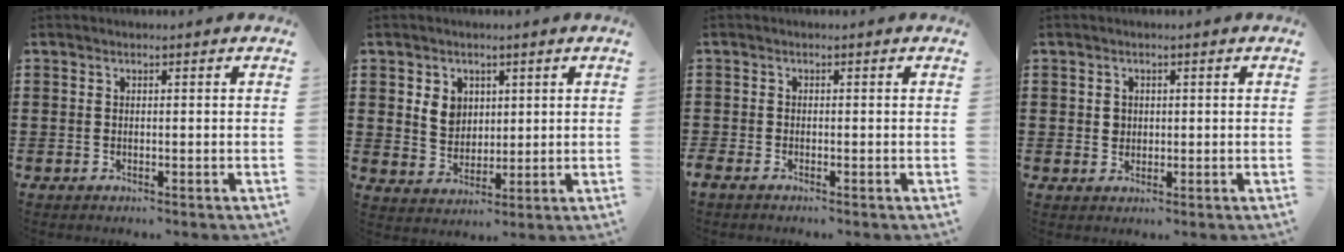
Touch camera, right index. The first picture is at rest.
{"total": 4.4, "force": [1.6, 3.7, 1.7], "torque": [-0.040, 0.008, 0.027]}
{"total": 1.2, "force": [-1.2, 0.0, 0.0], "torque": [-0.001, 0.000, -0.023]}
{"total": 1.5, "force": [0.3, 1.3, 0.6], "torque": [-0.014, 0.007, 0.005]}